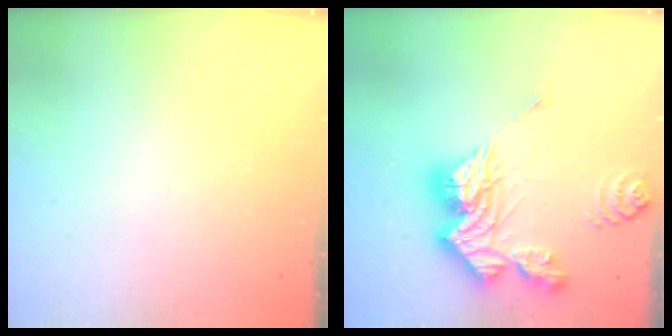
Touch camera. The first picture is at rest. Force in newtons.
{"total": 19.8, "press": 19.6, "slide": 2.4}